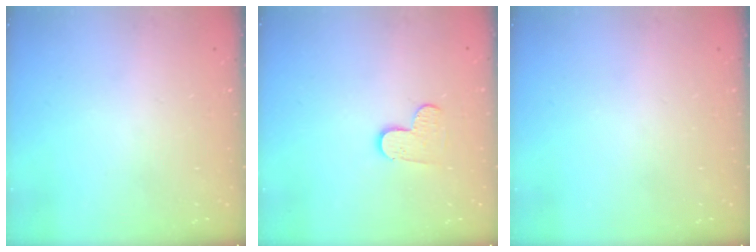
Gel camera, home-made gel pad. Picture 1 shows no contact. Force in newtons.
{"total": 4.8, "press": 4.8, "slide": 0.5}
{"total": 0.0}